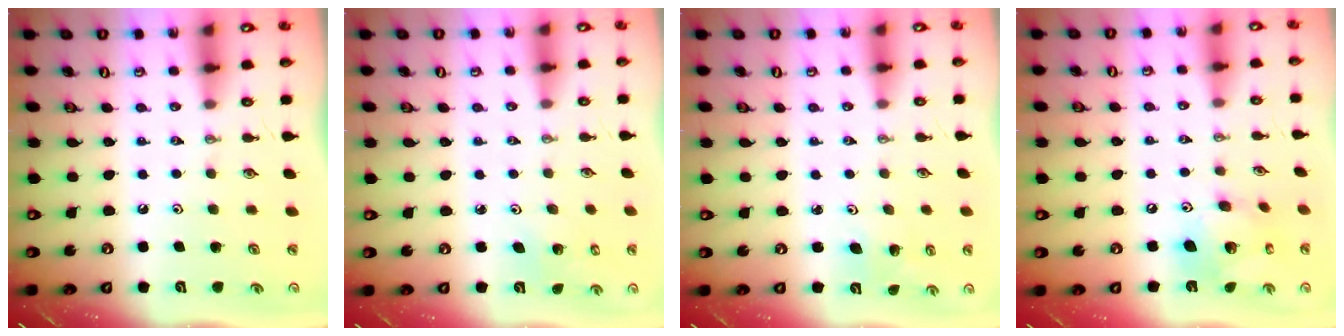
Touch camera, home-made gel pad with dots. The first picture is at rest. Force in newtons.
{"total": 2.4, "press": 2.4, "slide": 0.2}
{"total": 2.8, "press": 2.5, "slide": 1.3}
{"total": 13.9, "press": 13.8, "slide": 1.3}